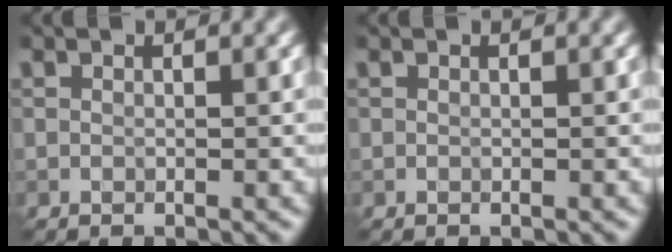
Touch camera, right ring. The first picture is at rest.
{"total": 0.0}